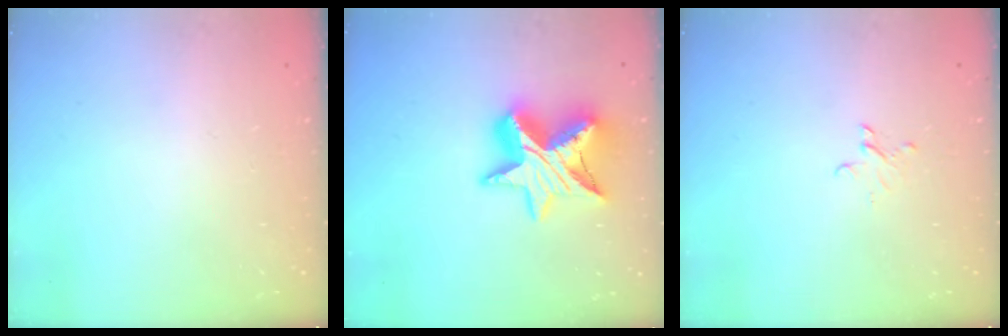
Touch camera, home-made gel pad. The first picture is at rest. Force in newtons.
{"total": 15.7, "press": 15.6, "slide": 1.1}
{"total": 2.6, "press": 2.6, "slide": 0.2}